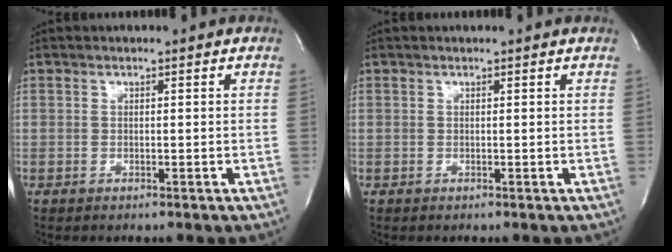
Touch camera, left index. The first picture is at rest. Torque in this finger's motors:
{"motor_torque": [0.14, -0.08, -0.03, 0.02]}